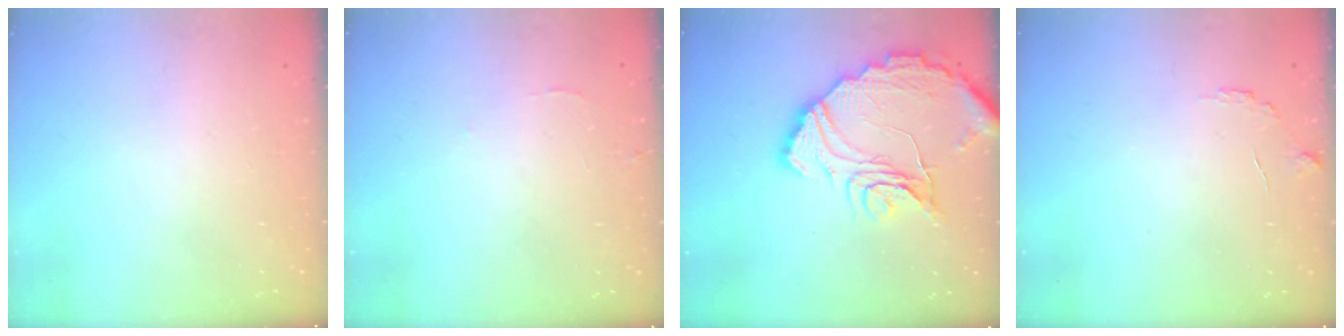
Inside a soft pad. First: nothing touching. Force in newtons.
{"total": 6.1, "press": 6.1, "slide": 0.4}
{"total": 16.6, "press": 16.6, "slide": 1.0}
{"total": 5.6, "press": 5.6, "slide": 0.2}